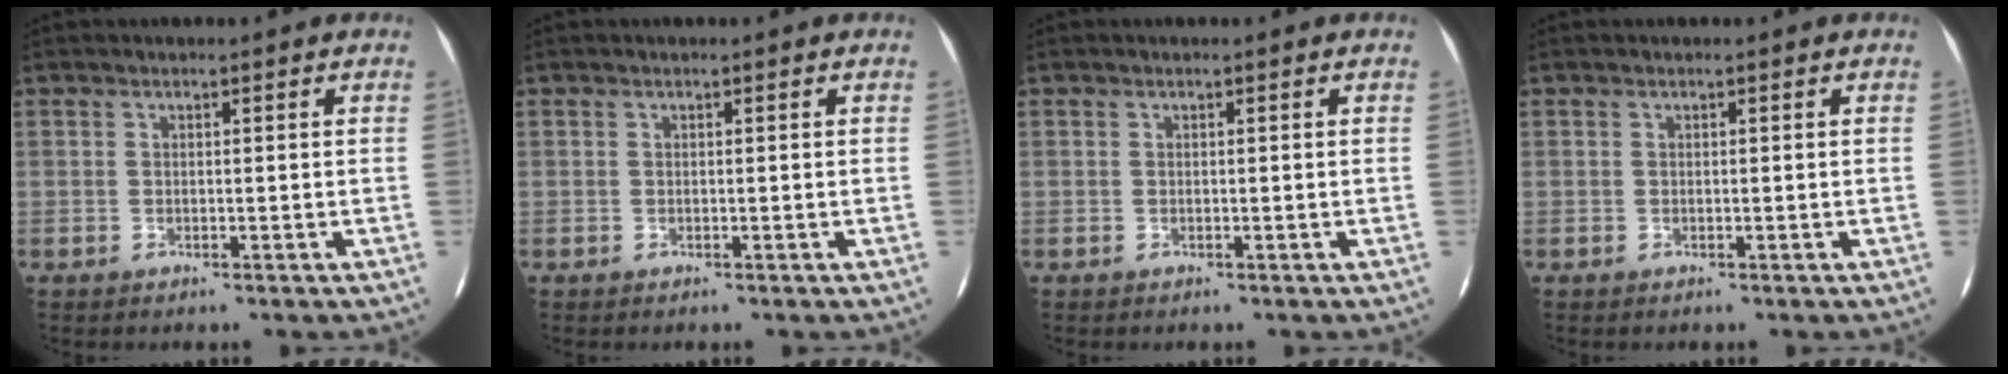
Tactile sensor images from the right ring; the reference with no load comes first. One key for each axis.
{"total": 0.0}
{"total": 0.0}
{"total": 0.0}